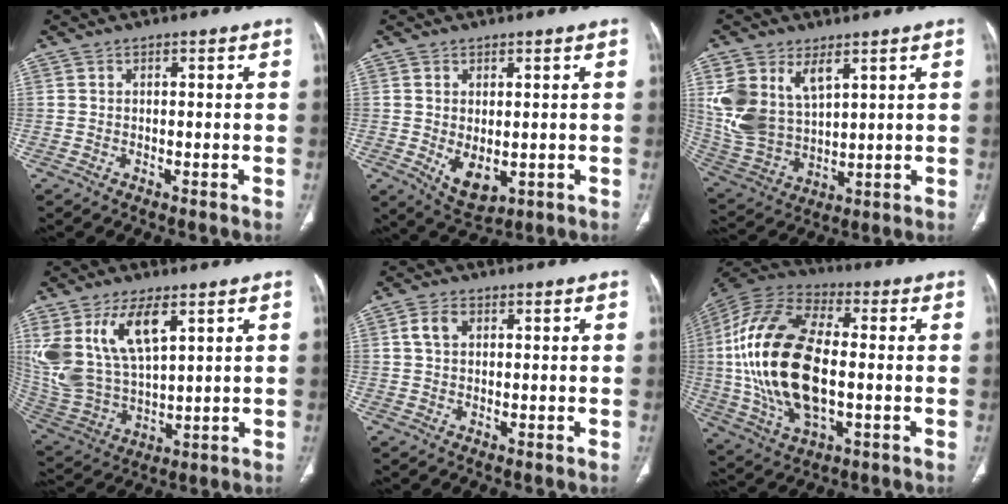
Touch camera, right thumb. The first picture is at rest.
{"total": 6.1, "force": [-0.8, 3.5, 4.9], "torque": [-0.072, -0.011, 0.007]}
{"total": 14.0, "force": [5.9, 8.3, 9.6], "torque": [-0.188, -0.017, 0.139]}
{"total": 17.5, "force": [7.8, 8.6, 13.0], "torque": [-0.260, -0.029, 0.167]}
{"total": 3.2, "force": [1.0, 2.2, 2.2], "torque": [-0.046, 0.008, 0.019]}
{"total": 24.8, "force": [-0.7, 12.7, 21.3], "torque": [-0.443, 0.005, -0.011]}